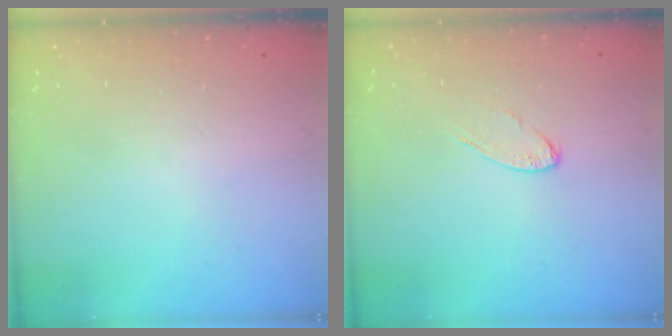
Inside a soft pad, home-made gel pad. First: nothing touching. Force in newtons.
{"total": 6.1, "press": 6.1, "slide": 0.4}